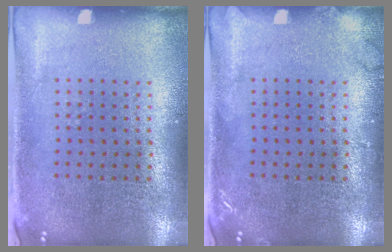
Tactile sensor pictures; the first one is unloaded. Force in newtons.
{"total": 1.1, "press": 1.1, "slide": 0.1}